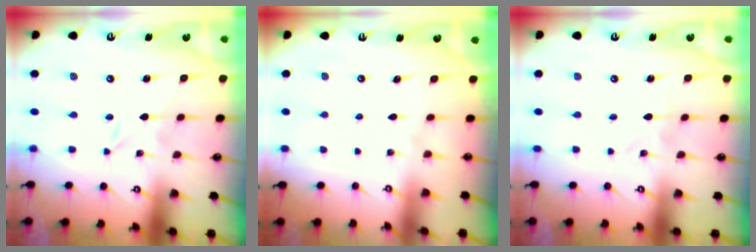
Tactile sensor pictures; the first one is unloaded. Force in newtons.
{"total": 0.0}
{"total": 2.0, "press": 2.0, "slide": 0.2}